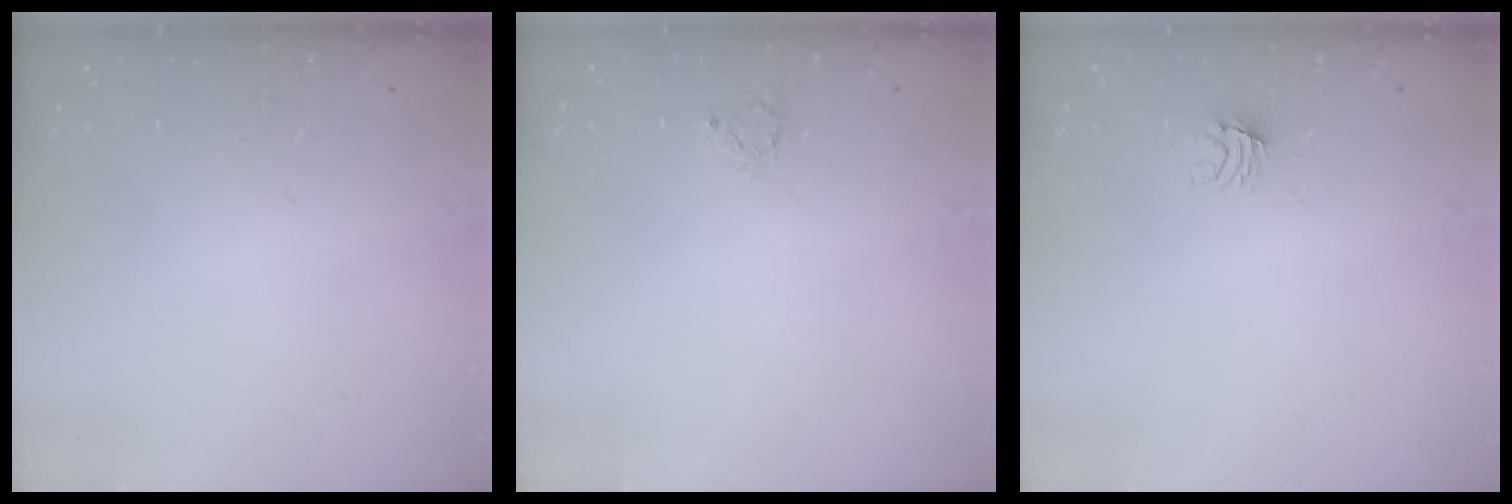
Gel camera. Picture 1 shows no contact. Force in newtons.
{"total": 3.0, "press": 3.0, "slide": 0.4}
{"total": 4.6, "press": 4.6, "slide": 0.5}